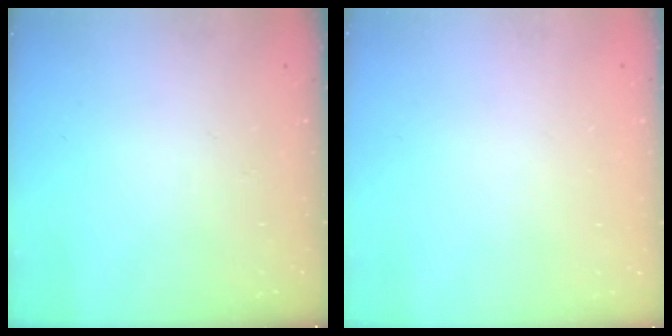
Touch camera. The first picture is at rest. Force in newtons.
{"total": 2.2, "press": 2.2, "slide": 0.1}